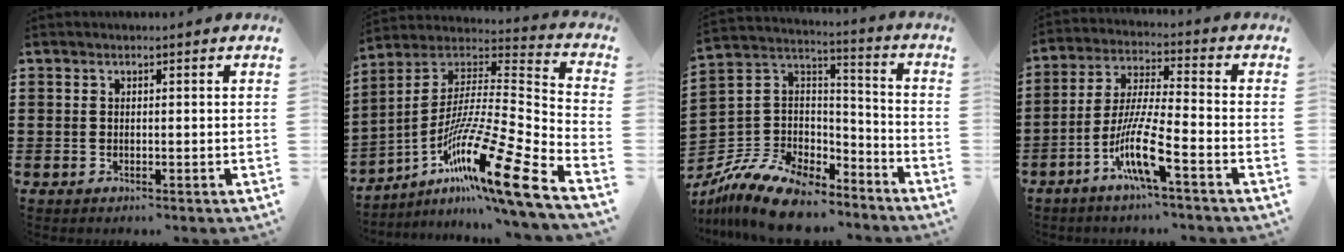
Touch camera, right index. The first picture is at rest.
{"total": 16.8, "force": [-9.6, 1.5, 13.7], "torque": [-0.249, -0.004, -0.176]}
{"total": 12.0, "force": [-9.9, 5.0, 4.5], "torque": [-0.112, 0.023, -0.193]}
{"total": 10.0, "force": [-5.4, 1.0, 8.3], "torque": [-0.192, -0.017, -0.110]}